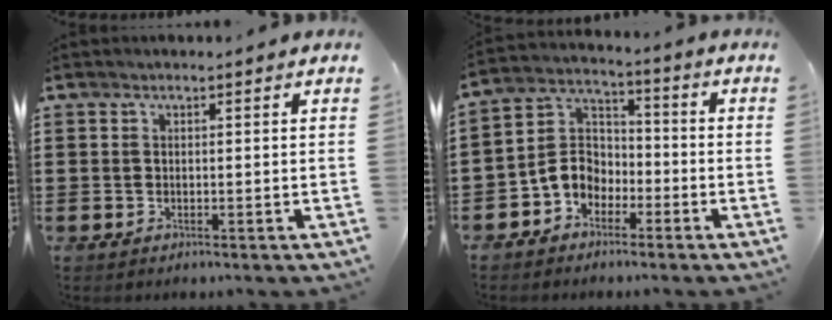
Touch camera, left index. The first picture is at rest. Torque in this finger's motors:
{"motor_torque": [0.74, 0.60, 0.40, 0.06]}